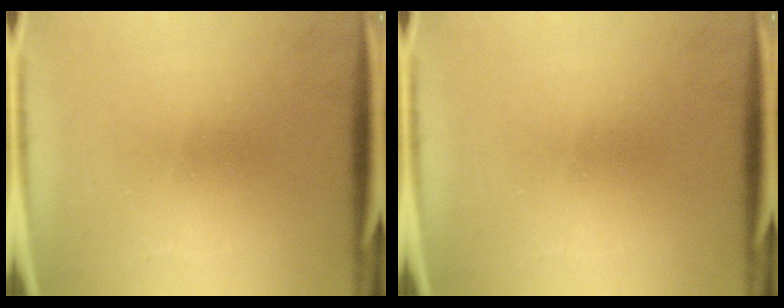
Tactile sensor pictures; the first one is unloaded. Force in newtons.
{"total": 0.0}